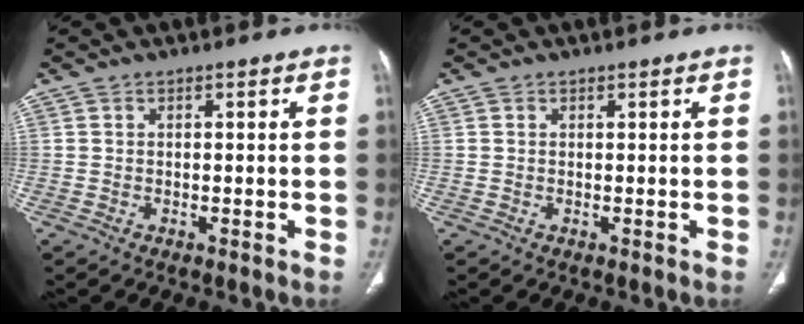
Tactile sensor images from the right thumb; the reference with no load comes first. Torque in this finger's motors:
{"motor_torque": [0.04, 0.03, 0.10, -0.25, 0.00]}